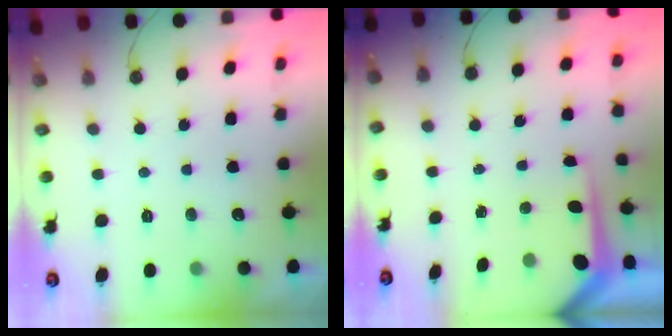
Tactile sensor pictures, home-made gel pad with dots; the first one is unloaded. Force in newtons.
{"total": 4.5, "press": 4.5, "slide": 0.2}